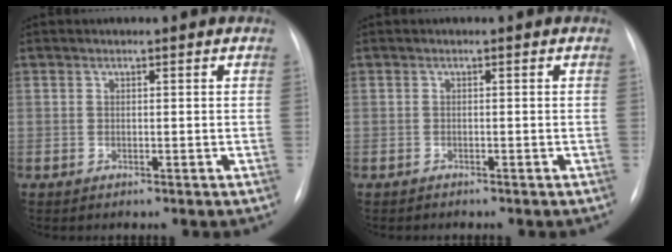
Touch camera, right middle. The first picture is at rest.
{"total": 0.7, "force": [-0.6, 0.3, 0.1], "torque": [-0.009, 0.000, -0.011]}